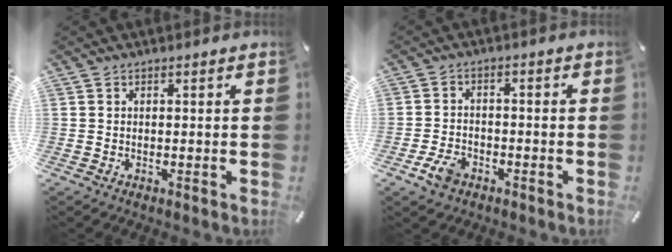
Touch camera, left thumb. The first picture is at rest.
{"total": 5.2, "force": [-3.0, 3.4, 2.6], "torque": [-0.064, 0.011, -0.058]}